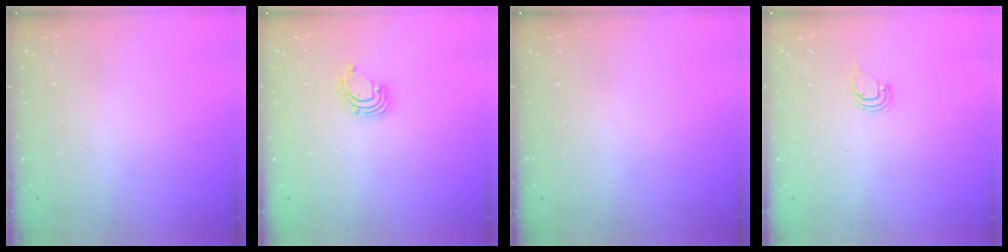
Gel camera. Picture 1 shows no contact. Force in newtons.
{"total": 2.2, "press": 2.2, "slide": 0.2}
{"total": 0.0}
{"total": 0.9, "press": 0.9, "slide": 0.1}